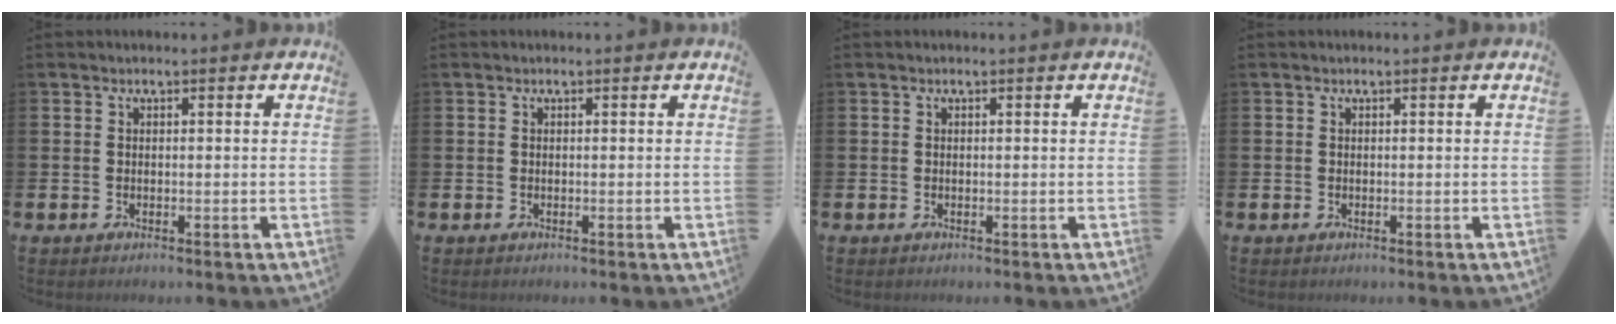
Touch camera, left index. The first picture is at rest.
{"total": 0.0}
{"total": 0.0}
{"total": 0.0}